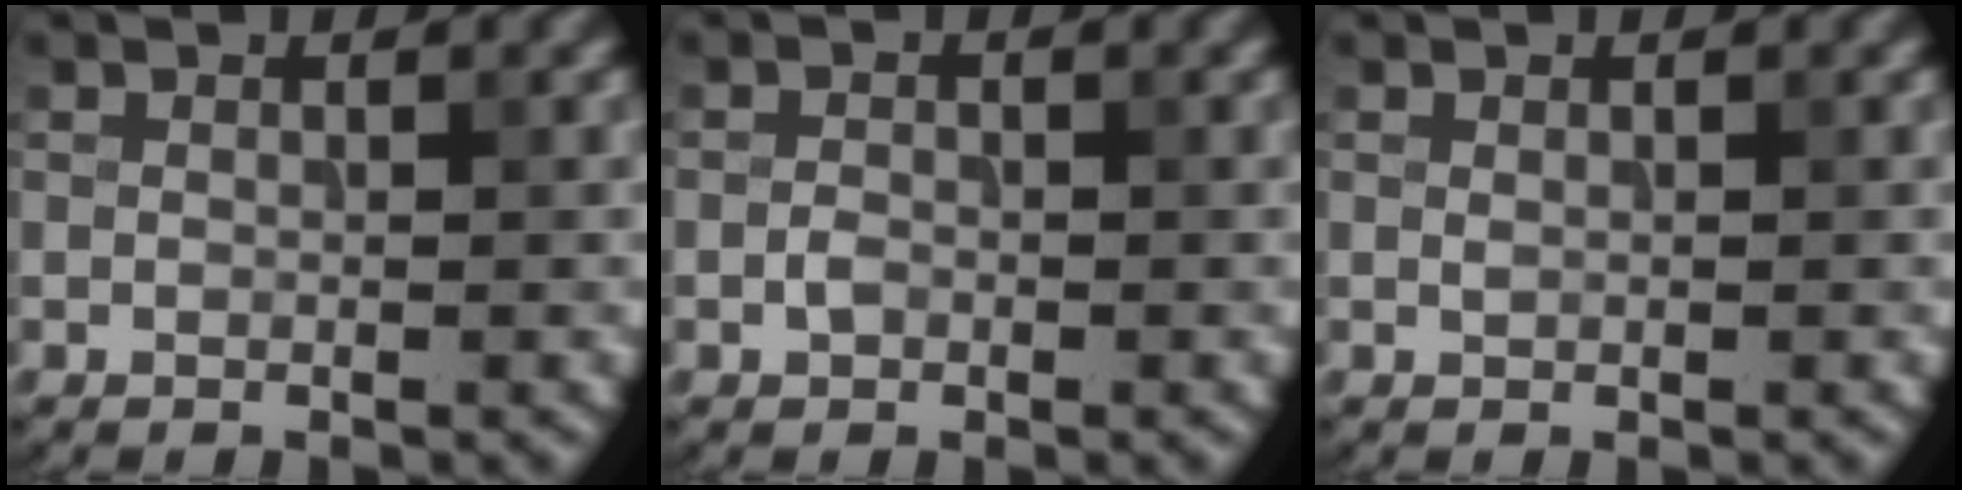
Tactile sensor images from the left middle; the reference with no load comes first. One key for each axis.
{"total": 1.0, "fx": -0.4, "fy": 0.7, "fz": 0.5, "tx": -0.012, "ty": 0.001, "tz": -0.011}
{"total": 0.0}